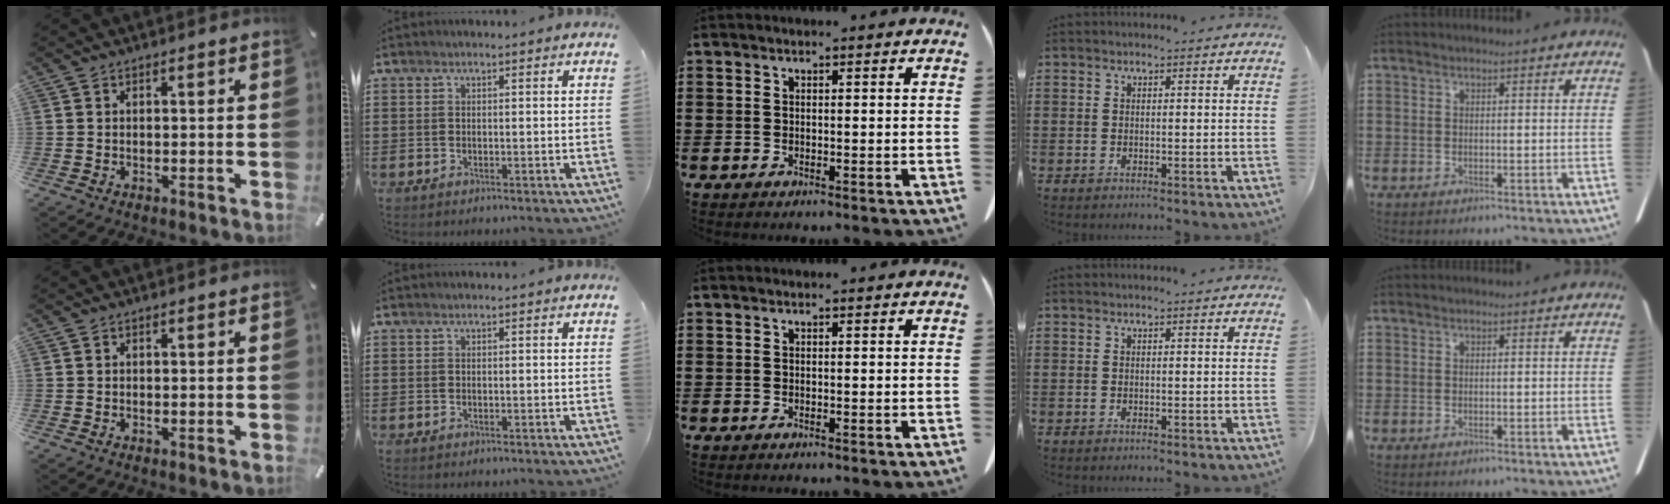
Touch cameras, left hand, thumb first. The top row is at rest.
{}